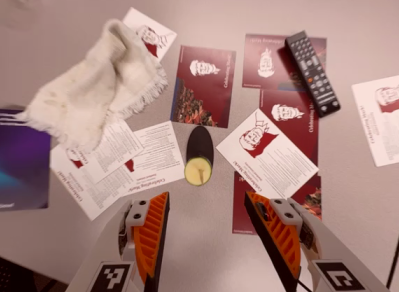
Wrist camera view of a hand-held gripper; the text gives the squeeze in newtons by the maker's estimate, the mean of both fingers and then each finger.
{"total": 0.7, "left": 1.2, "right": 0.2}